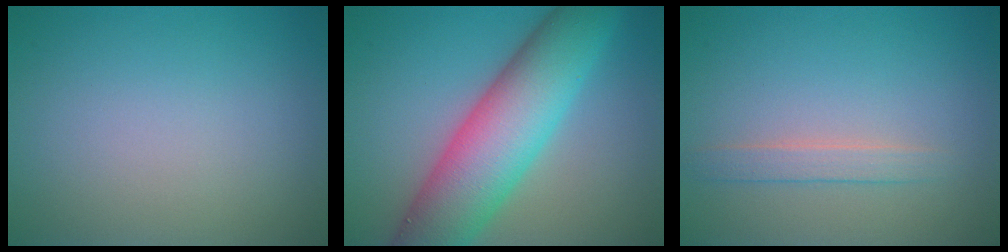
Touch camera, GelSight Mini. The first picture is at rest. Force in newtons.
{"total": 10.3, "press": 10.3, "slide": 0.3}
{"total": 1.7, "press": 1.7, "slide": 0.0}